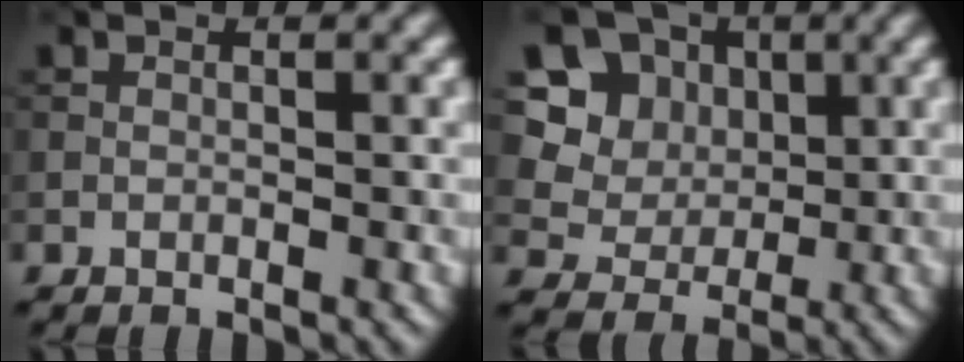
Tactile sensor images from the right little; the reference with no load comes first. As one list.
[{"total": 7.4, "force": [3.0, 6.4, 2.2], "torque": [-0.046, 0.008, 0.049]}]